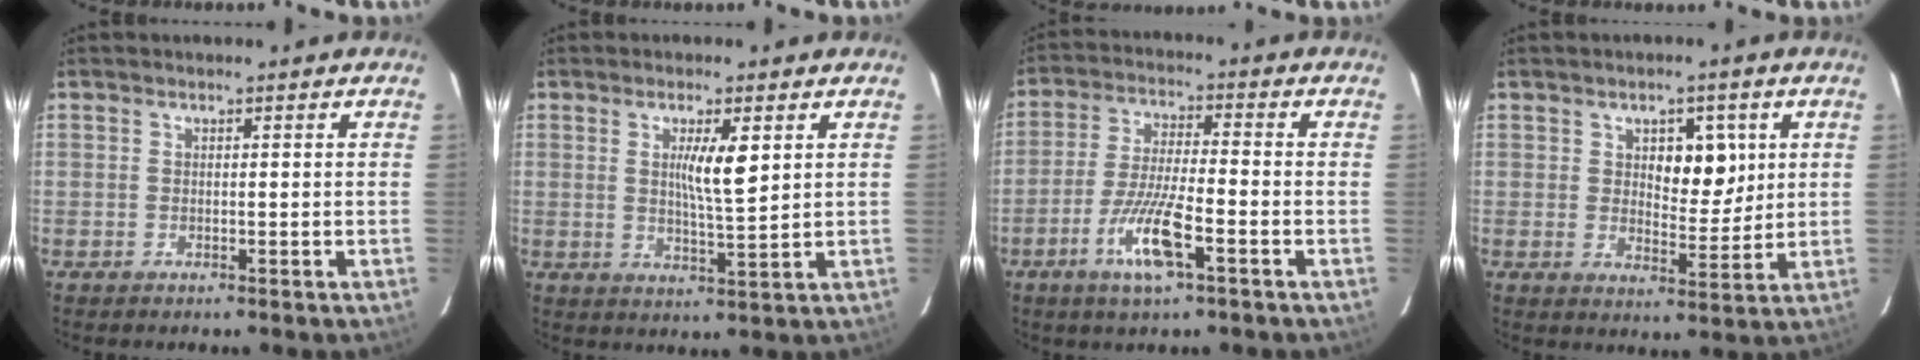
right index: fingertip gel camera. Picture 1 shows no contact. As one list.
[{"total": 6.1, "force": [1.8, 0.8, 5.8], "torque": [-0.101, -0.003, 0.032]}, {"total": 10.0, "force": [-4.6, 1.5, 8.7], "torque": [-0.174, -0.012, -0.084]}, {"total": 7.2, "force": [2.3, 3.7, 5.7], "torque": [-0.082, 0.009, 0.041]}]